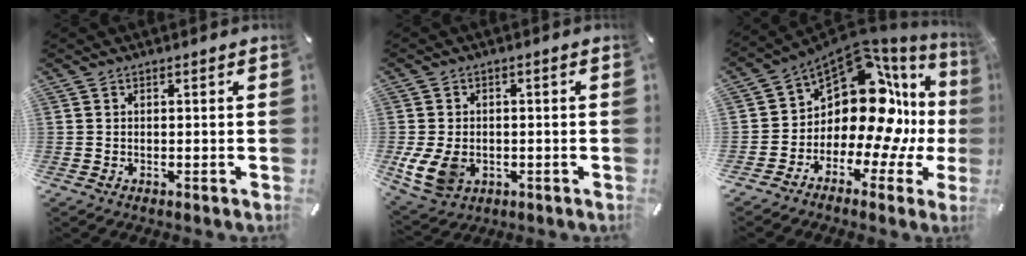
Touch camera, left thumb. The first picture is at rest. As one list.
[{"total": 8.2, "force": [-1.7, 6.1, 5.1], "torque": [-0.121, 0.000, -0.032]}, {"total": 15.1, "force": [3.3, 9.8, 11.0], "torque": [-0.173, -0.064, 0.050]}]